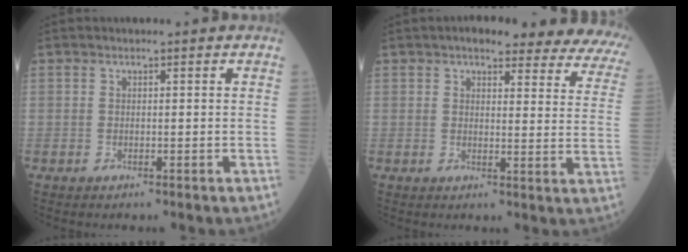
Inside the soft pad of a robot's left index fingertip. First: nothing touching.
{"total": 20.6, "force": [18.4, 4.2, 8.2], "torque": [-0.077, -0.036, 0.185]}